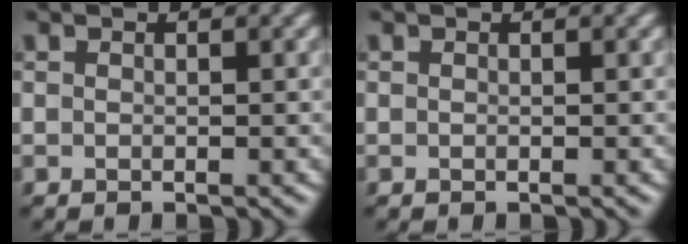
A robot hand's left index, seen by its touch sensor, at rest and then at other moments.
{"total": 0.0}